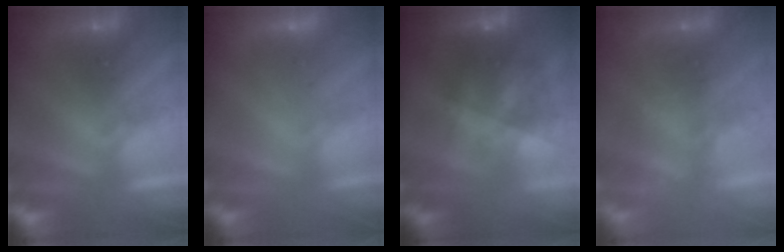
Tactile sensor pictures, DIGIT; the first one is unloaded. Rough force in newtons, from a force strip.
{"total": 2.9}
{"total": 6.9}
{"total": 2.3}